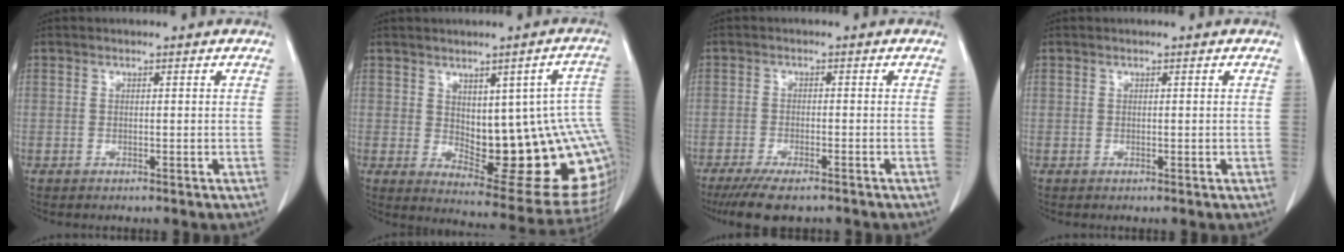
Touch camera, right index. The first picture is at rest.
{"total": 19.7, "force": [0.1, 6.1, 18.7], "torque": [-0.167, 0.008, 0.025]}
{"total": 7.5, "force": [-5.9, 1.6, 4.3], "torque": [-0.066, -0.014, -0.092]}
{"total": 0.0}